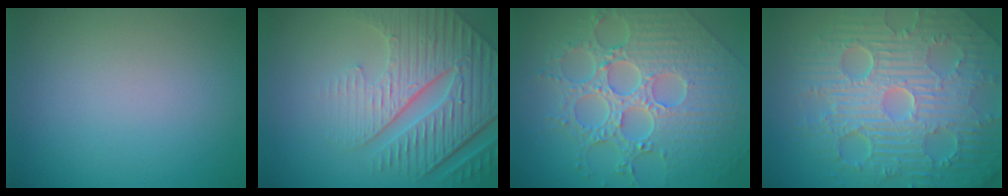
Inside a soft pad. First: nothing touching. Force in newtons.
{"total": 8.4, "press": 5.9, "slide": 5.9}
{"total": 9.1, "press": 6.6, "slide": 6.2}
{"total": 11.7, "press": 7.4, "slide": 9.0}